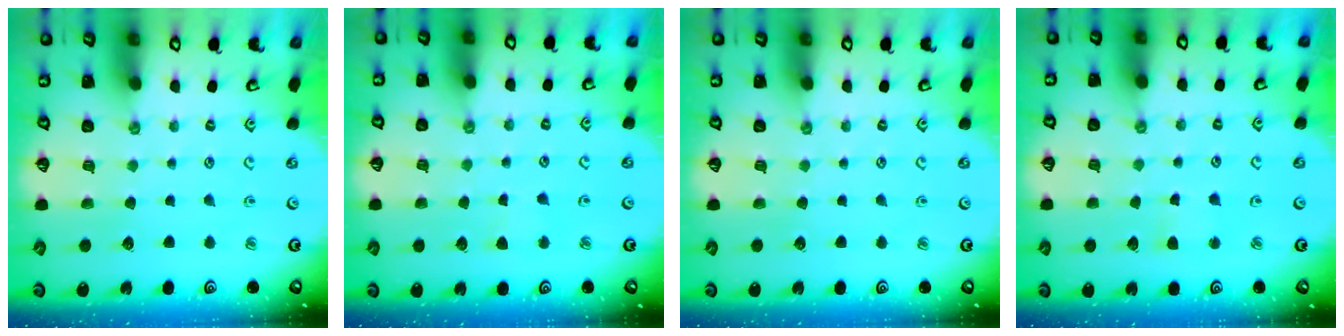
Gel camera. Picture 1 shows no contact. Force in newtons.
{"total": 2.3, "press": 2.3, "slide": 0.4}
{"total": 0.0}
{"total": 3.2, "press": 3.2, "slide": 0.4}